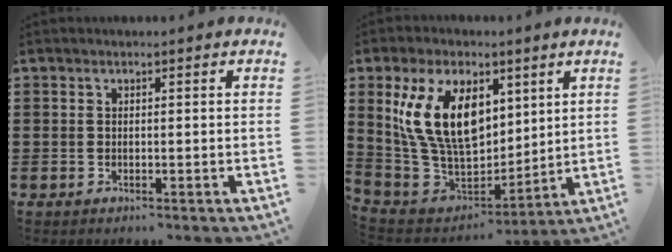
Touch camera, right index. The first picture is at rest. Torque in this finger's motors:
{"motor_torque": [2.14, 0.00, 1.05, 0.21]}